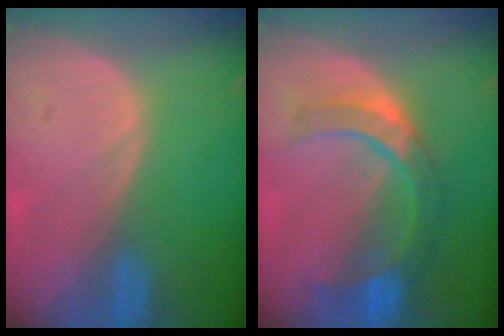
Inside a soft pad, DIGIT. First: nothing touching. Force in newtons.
{"total": 7.3, "press": 7.2, "slide": 0.8}